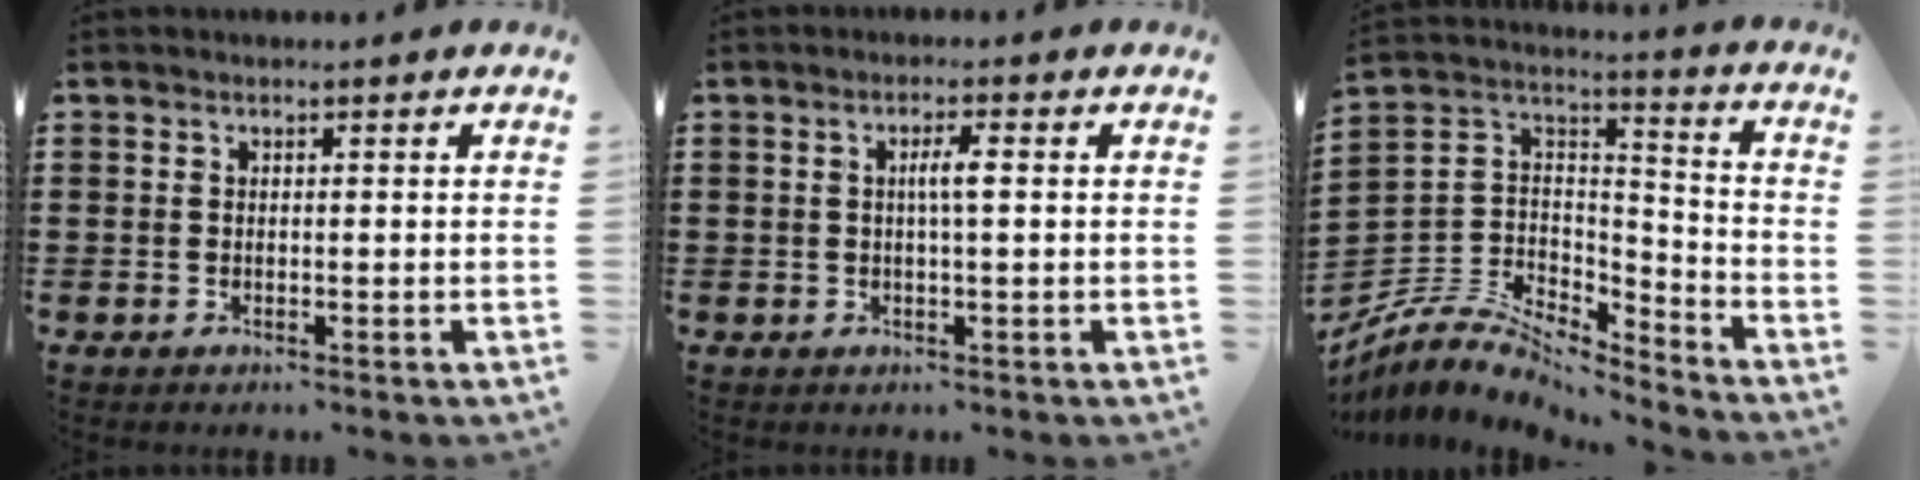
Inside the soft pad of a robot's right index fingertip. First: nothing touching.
{"total": 2.7, "force": [0.3, 0.3, 2.7], "torque": [-0.053, 0.001, 0.002]}
{"total": 7.4, "force": [-6.2, 3.1, 2.6], "torque": [-0.065, 0.004, -0.123]}